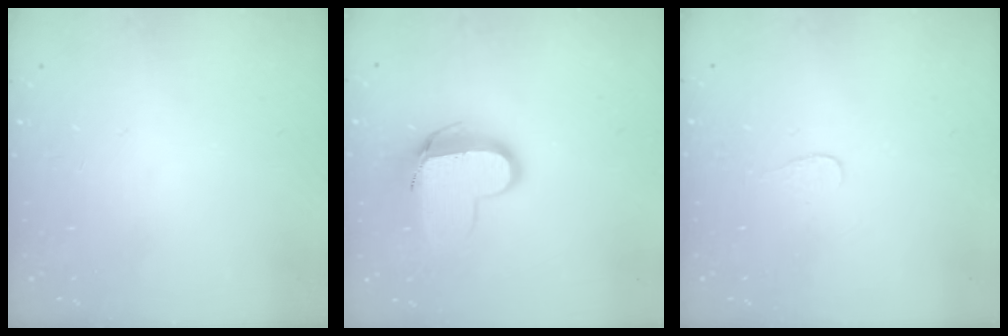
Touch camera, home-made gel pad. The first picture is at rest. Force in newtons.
{"total": 11.2, "press": 11.2, "slide": 1.1}
{"total": 3.0, "press": 3.0, "slide": 0.2}